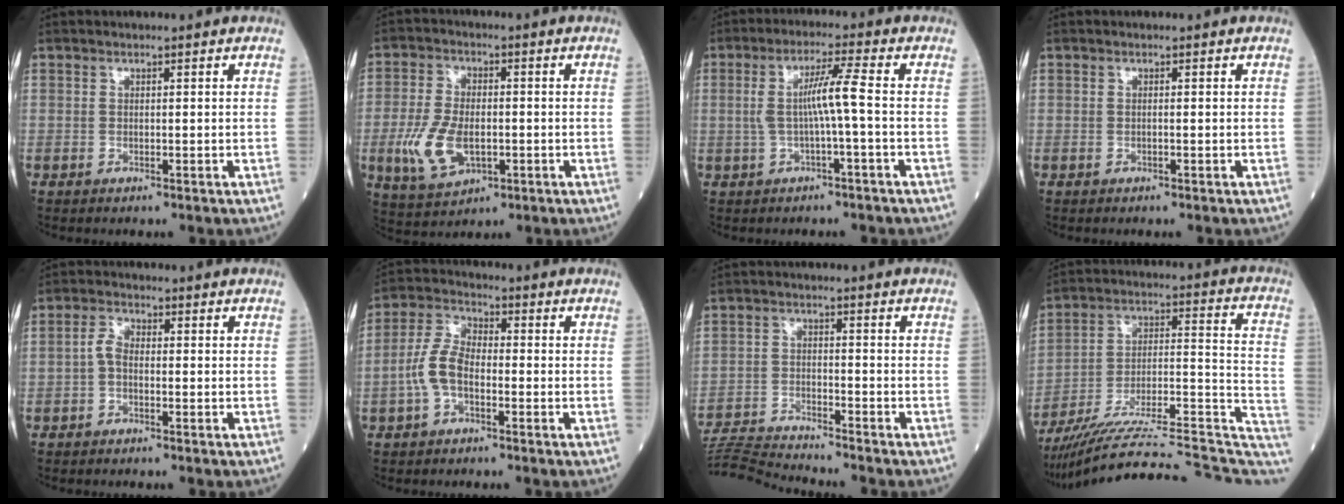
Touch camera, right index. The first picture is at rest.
{"total": 9.4, "force": [-2.2, 4.9, 7.7], "torque": [-0.175, -0.002, -0.034]}
{"total": 5.8, "force": [-0.3, -0.5, 5.7], "torque": [-0.113, 0.014, -0.004]}
{"total": 0.0}
{"total": 2.5, "force": [-0.5, 1.3, 2.1], "torque": [-0.041, 0.006, -0.013]}
{"total": 6.4, "force": [-1.8, 3.3, 5.2], "torque": [-0.121, 0.014, -0.041]}
{"total": 8.1, "force": [-8.0, -1.5, 0.2], "torque": [-0.008, -0.009, -0.150]}
{"total": 26.8, "force": [-23.8, 1.7, 12.2], "torque": [-0.137, 0.013, -0.352]}